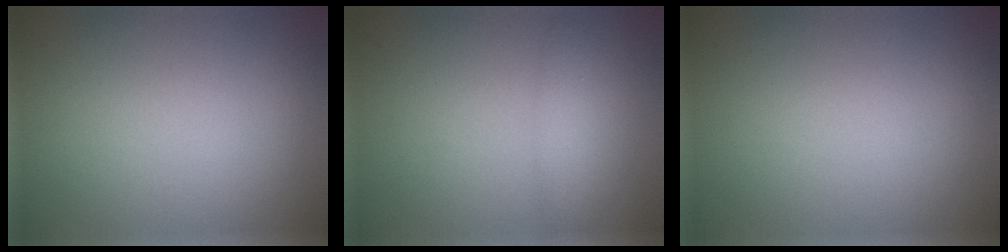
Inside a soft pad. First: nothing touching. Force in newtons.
{"total": 1.8, "press": 1.8, "slide": 0.1}
{"total": 0.0}